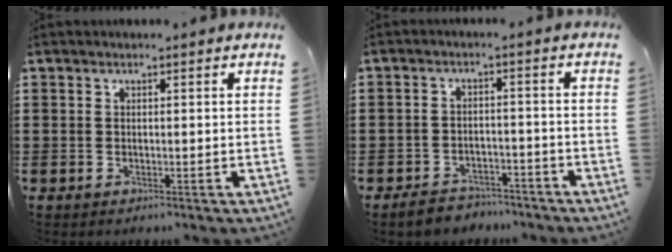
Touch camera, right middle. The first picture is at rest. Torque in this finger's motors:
{"motor_torque": [0.95, 0.03, -0.07, -0.01]}